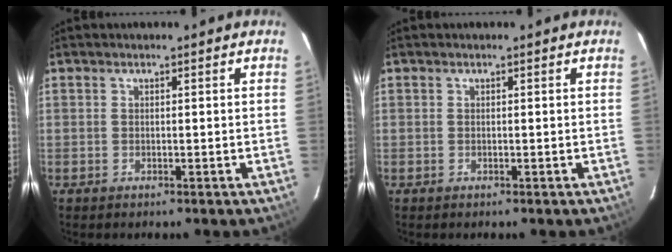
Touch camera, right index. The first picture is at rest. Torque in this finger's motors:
{"motor_torque": [0.00, 0.00, 0.00, 0.00]}